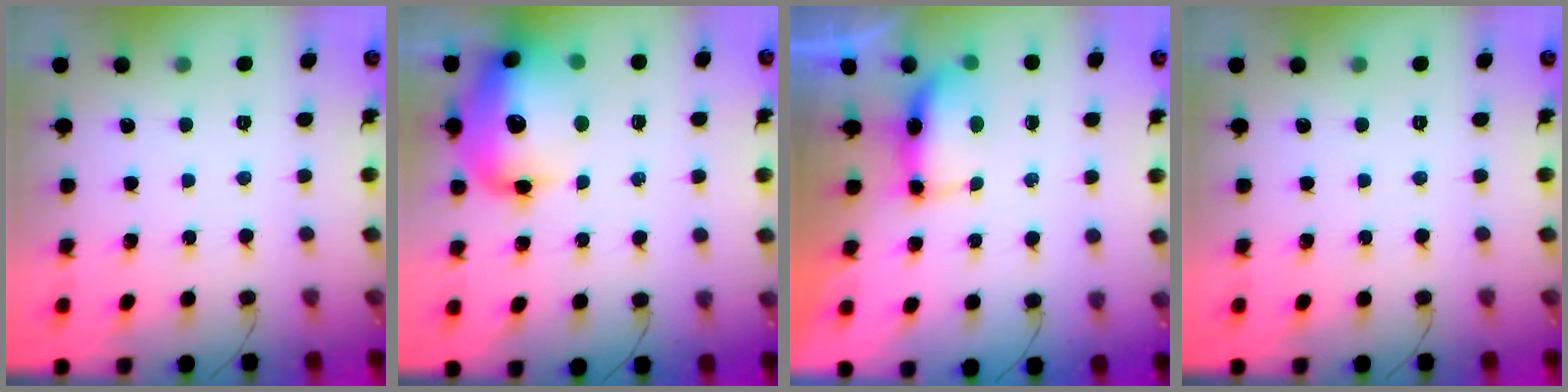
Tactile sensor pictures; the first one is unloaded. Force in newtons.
{"total": 22.1, "press": 20.7, "slide": 7.7}
{"total": 8.6, "press": 7.0, "slide": 5.0}
{"total": 0.0}